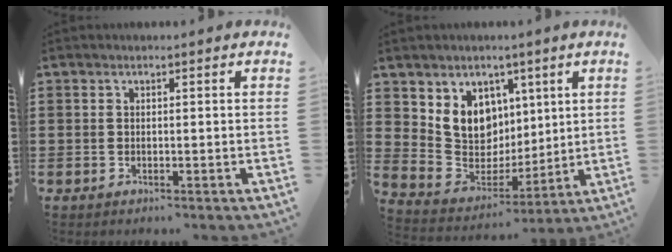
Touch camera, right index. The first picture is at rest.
{"total": 9.2, "force": [3.5, 8.1, 2.6], "torque": [-0.088, -0.031, 0.071]}